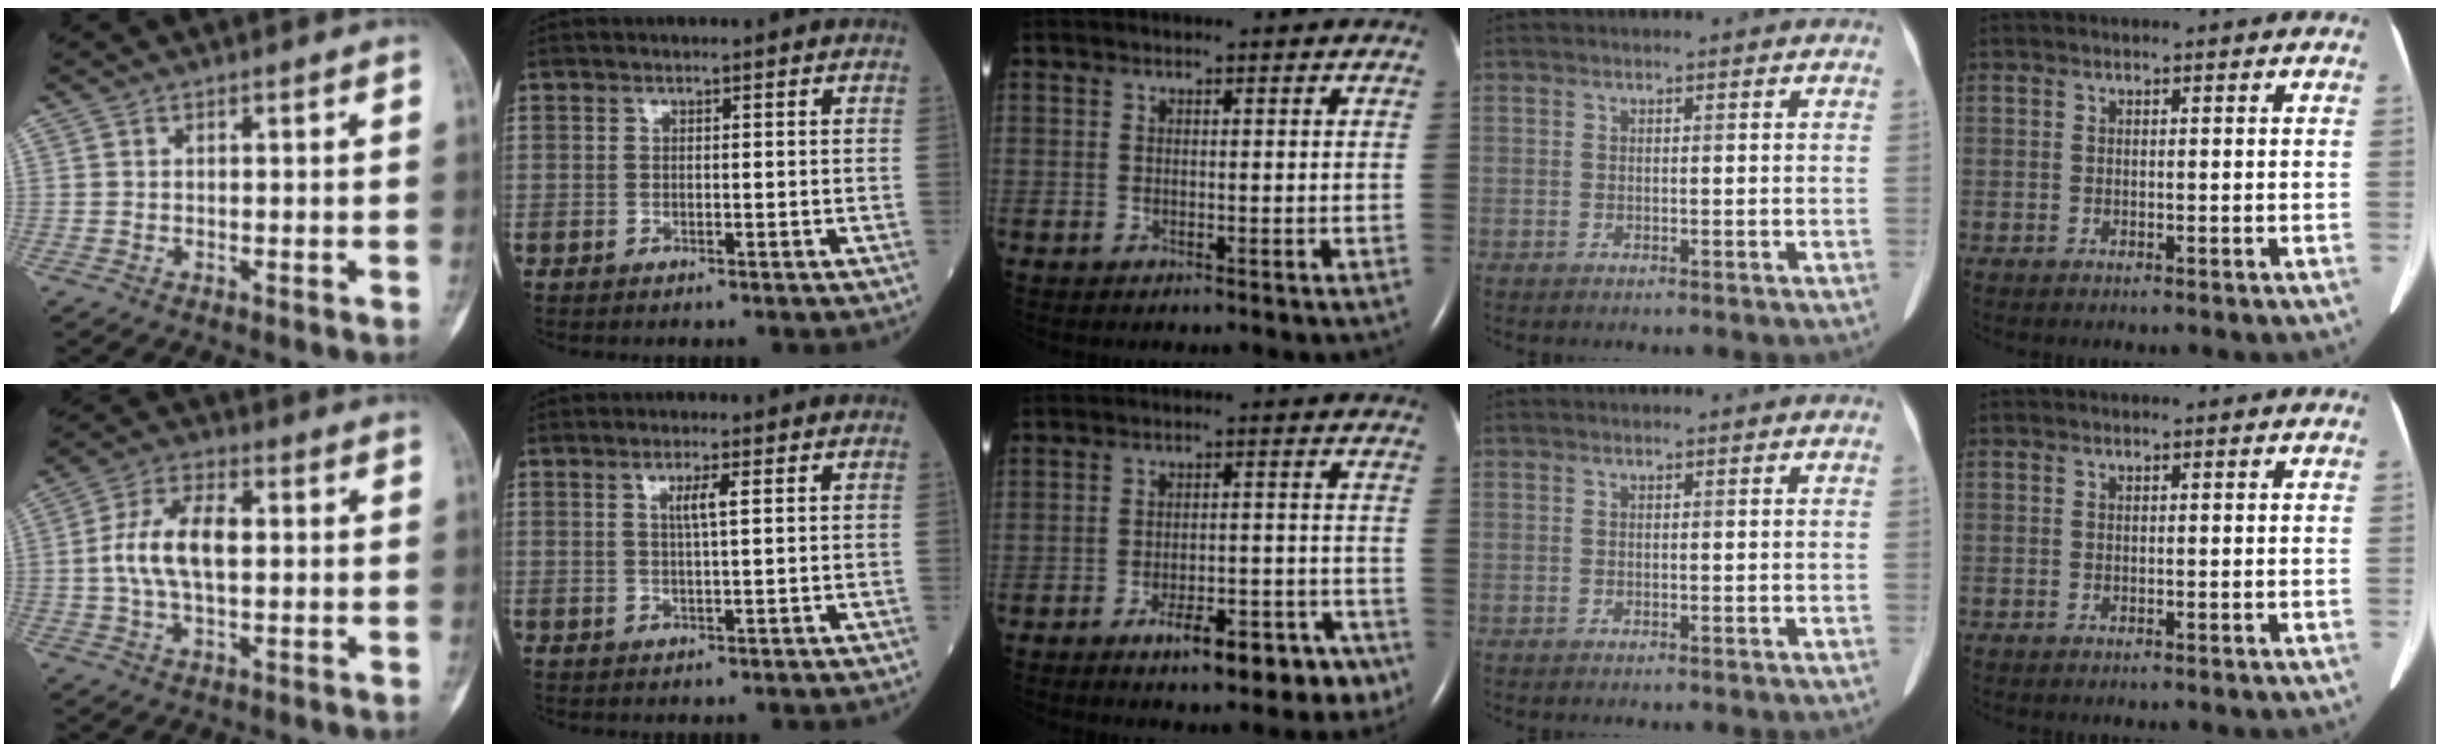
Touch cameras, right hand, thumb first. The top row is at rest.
{"thumb": {"total": 10.8, "force": [0.6, 5.5, 9.2], "torque": [-0.184, 0.016, 0.009]}, "index": {"total": 2.6, "force": [0.9, -0.1, 2.4], "torque": [-0.047, -0.001, 0.015]}, "middle": {"total": 10.6, "force": [-6.8, 3.6, 7.3], "torque": [-0.085, 0.016, -0.093]}}